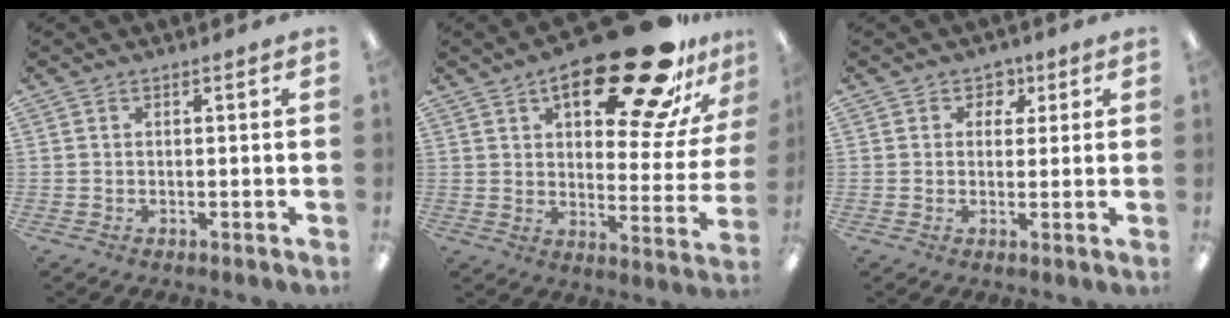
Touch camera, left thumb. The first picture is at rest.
{"total": 25.7, "force": [17.4, 9.4, 16.4], "torque": [-0.211, -0.111, 0.277]}
{"total": 3.9, "force": [1.7, 3.4, 1.0], "torque": [-0.007, -0.004, 0.026]}